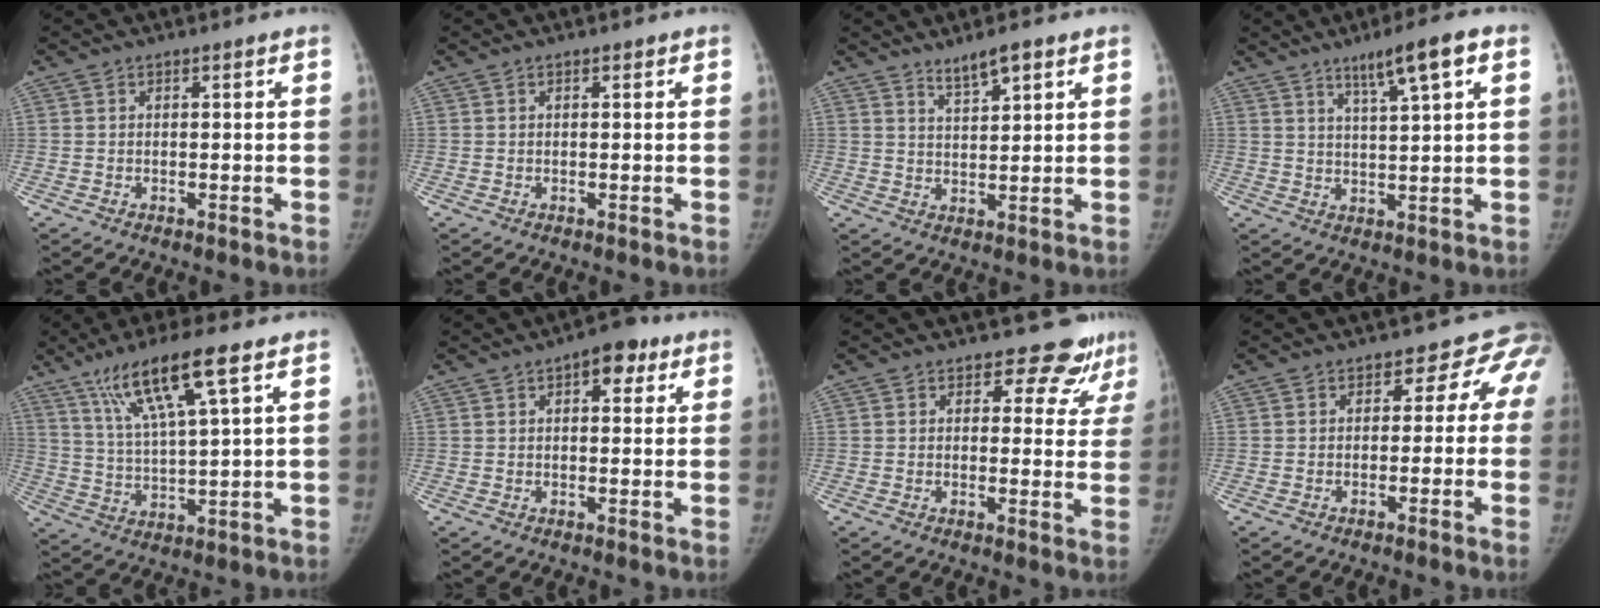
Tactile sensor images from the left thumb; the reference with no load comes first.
{"total": 0.0}
{"total": 4.4, "force": [3.3, 1.0, 2.8], "torque": [-0.044, -0.023, 0.061]}
{"total": 7.9, "force": [4.2, 0.7, 6.6], "torque": [-0.110, -0.013, 0.071]}
{"total": 13.0, "force": [7.3, 1.6, 10.7], "torque": [-0.206, -0.019, 0.140]}
{"total": 5.9, "force": [2.7, 3.1, 4.2], "torque": [-0.030, -0.002, 0.027]}
{"total": 7.9, "force": [6.7, 3.9, 1.1], "torque": [0.034, -0.039, 0.060]}
{"total": 5.1, "force": [-0.5, 4.4, 2.6], "torque": [0.014, 0.017, -0.020]}